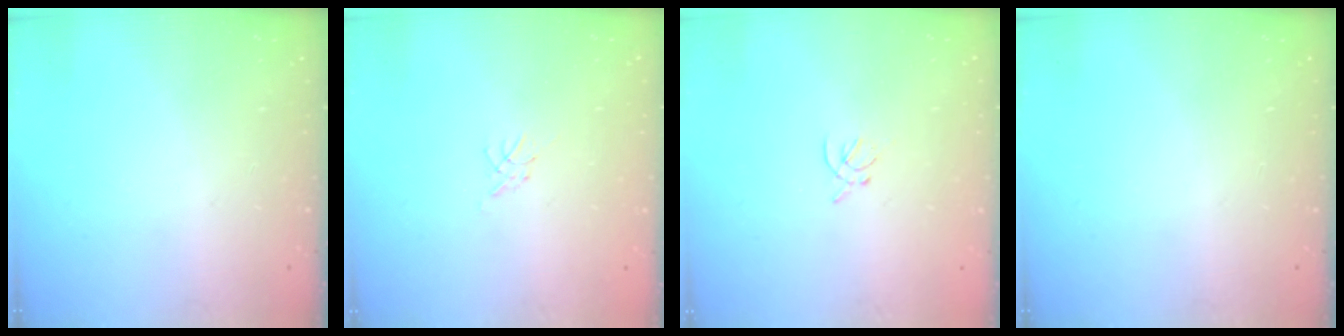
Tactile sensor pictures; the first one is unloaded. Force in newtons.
{"total": 0.0}
{"total": 1.4, "press": 1.3, "slide": 0.5}
{"total": 0.0}